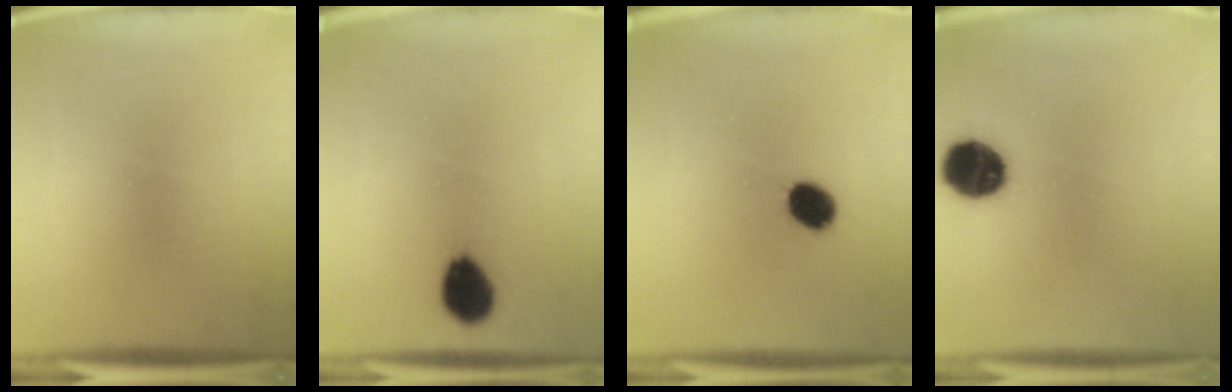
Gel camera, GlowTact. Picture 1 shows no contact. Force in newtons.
{"total": 8.5}
{"total": 7.2}
{"total": 11.6}